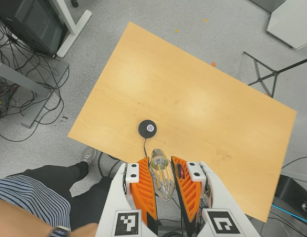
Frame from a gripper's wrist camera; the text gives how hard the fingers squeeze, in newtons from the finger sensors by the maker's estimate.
{"total": 23.7, "left": 26.0, "right": 21.5}